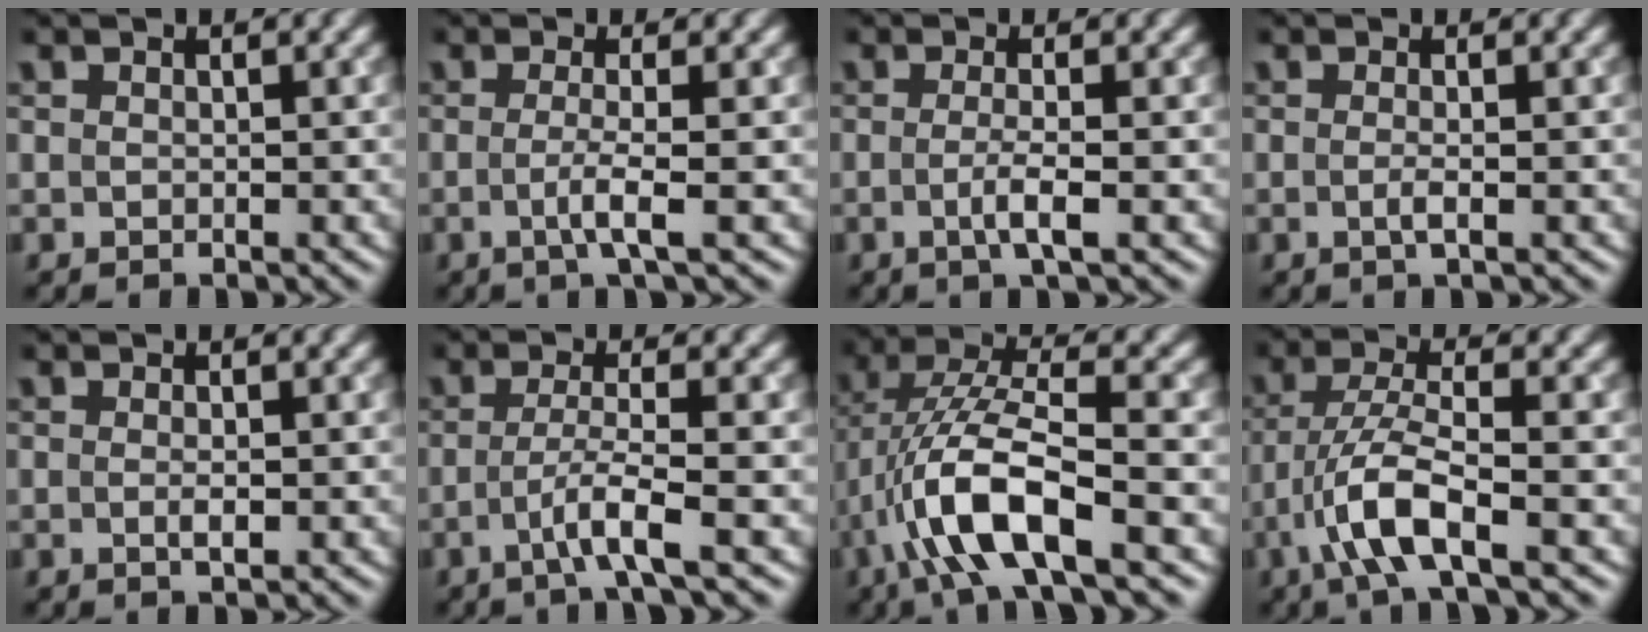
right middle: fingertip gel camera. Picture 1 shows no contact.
{"total": 2.8, "force": [-0.5, 0.6, 2.7], "torque": [-0.049, -0.007, -0.014]}
{"total": 2.5, "force": [-0.5, 0.5, 2.4], "torque": [-0.043, -0.004, -0.012]}
{"total": 1.3, "force": [-0.2, 0.3, 1.3], "torque": [-0.022, -0.004, -0.006]}
{"total": 1.1, "force": [-0.1, 0.2, 1.1], "torque": [-0.021, -0.003, -0.002]}
{"total": 3.5, "force": [-1.3, 0.4, 3.2], "torque": [-0.054, 0.002, -0.035]}
{"total": 8.7, "force": [-3.3, 2.6, 7.6], "torque": [-0.152, 0.010, -0.069]}
{"total": 5.5, "force": [-2.7, 1.3, 4.6], "torque": [-0.093, 0.004, -0.058]}